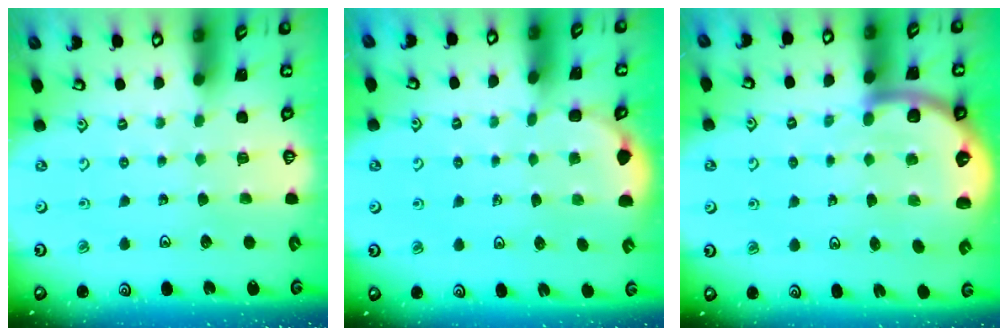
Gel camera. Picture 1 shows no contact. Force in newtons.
{"total": 2.4, "press": 1.0, "slide": 2.1}
{"total": 7.1, "press": 7.0, "slide": 1.5}